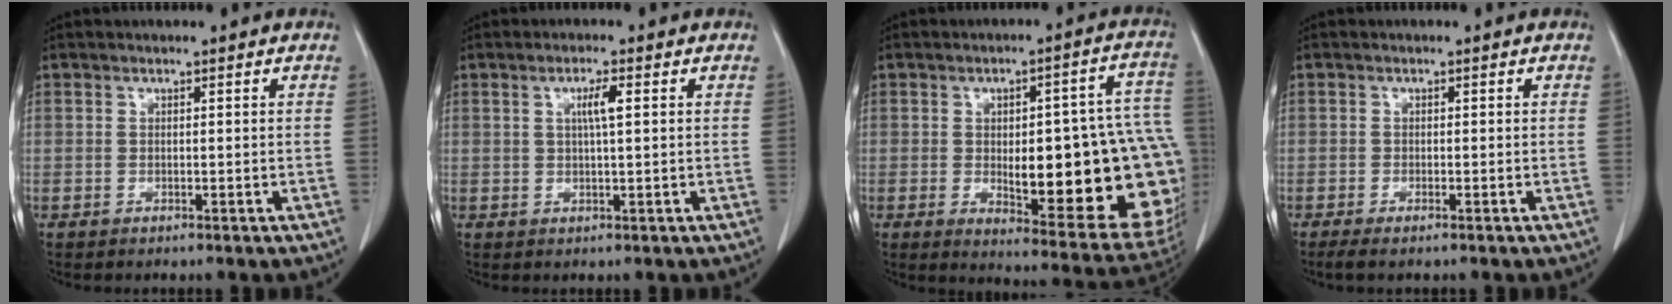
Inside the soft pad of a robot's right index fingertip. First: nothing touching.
{"total": 2.8, "force": [0.8, -0.1, 2.6], "torque": [-0.049, 0.000, 0.013]}
{"total": 25.8, "force": [-3.0, 7.0, 24.6], "torque": [-0.218, 0.022, -0.014]}
{"total": 1.9, "force": [-1.4, 0.2, 1.2], "torque": [-0.023, -0.006, -0.023]}